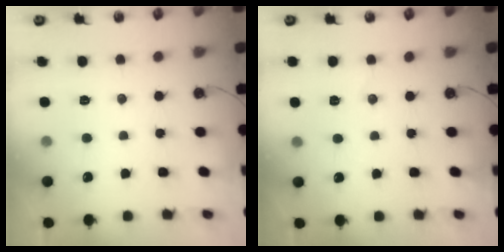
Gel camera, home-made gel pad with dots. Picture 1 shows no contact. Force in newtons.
{"total": 3.8, "press": 3.4, "slide": 1.7}